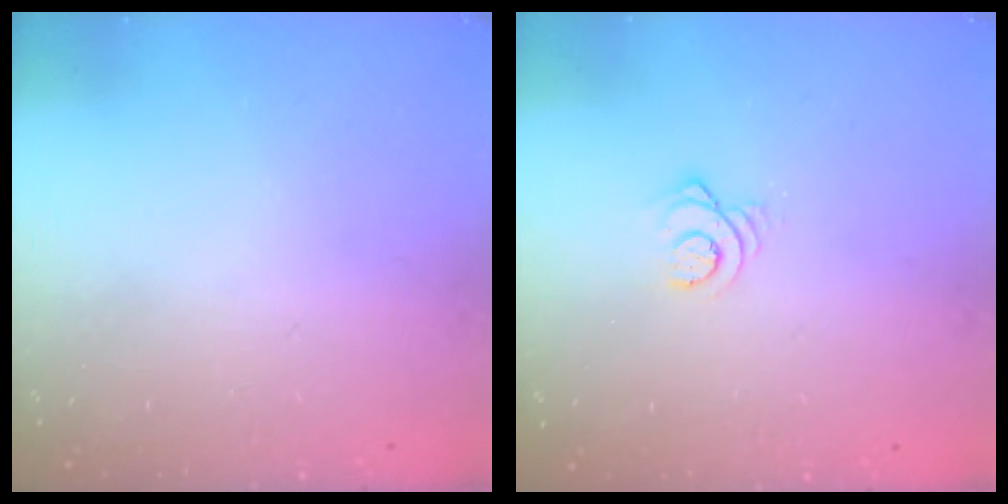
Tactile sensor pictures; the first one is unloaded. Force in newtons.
{"total": 3.6, "press": 3.6, "slide": 0.2}